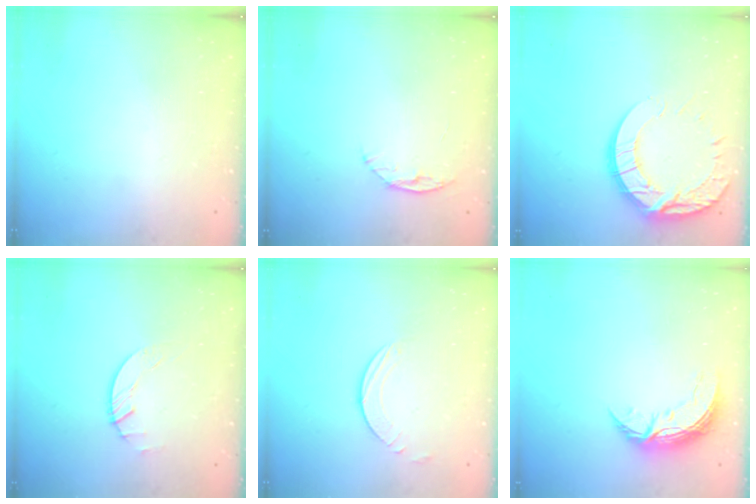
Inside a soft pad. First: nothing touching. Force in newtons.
{"total": 5.1, "press": 5.1, "slide": 0.5}
{"total": 15.2, "press": 15.2, "slide": 1.2}
{"total": 1.7, "press": 1.7, "slide": 0.1}
{"total": 2.8, "press": 2.8, "slide": 0.2}
{"total": 7.5, "press": 7.5, "slide": 0.5}